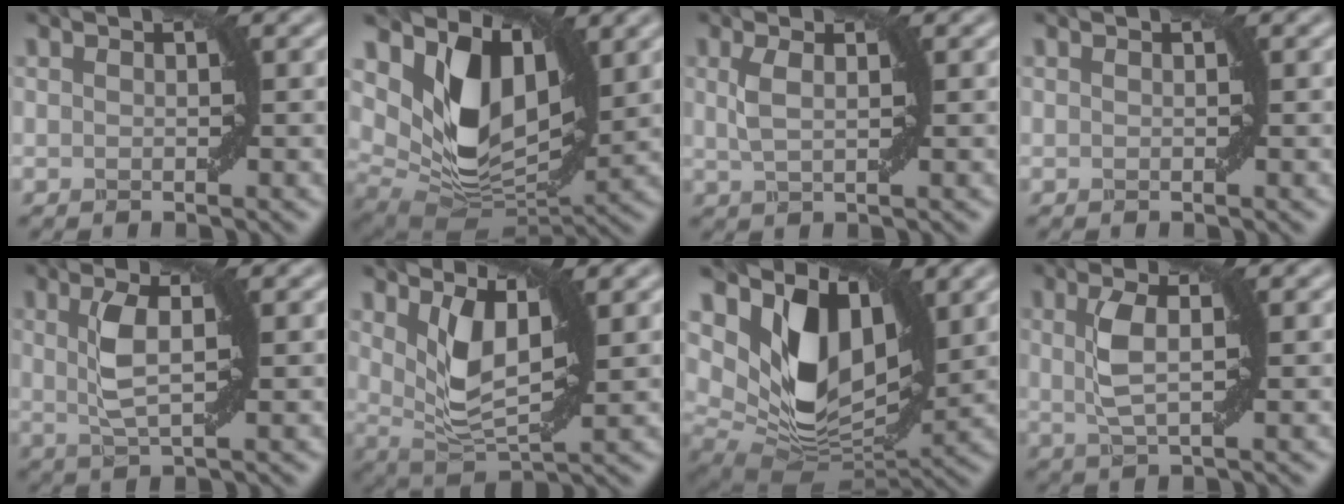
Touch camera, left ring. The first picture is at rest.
{"total": 9.1, "force": [3.4, 5.5, 6.3], "torque": [-0.119, -0.023, 0.069]}
{"total": 2.0, "force": [0.6, 0.6, 1.8], "torque": [-0.040, 0.002, 0.013]}
{"total": 0.0}
{"total": 3.7, "force": [0.8, 1.0, 3.4], "torque": [-0.076, 0.001, 0.015]}
{"total": 5.3, "force": [1.9, 2.3, 4.3], "torque": [-0.092, -0.008, 0.042]}
{"total": 10.2, "force": [4.0, 6.2, 7.0], "torque": [-0.130, -0.016, 0.081]}
{"total": 3.3, "force": [0.6, 0.9, 3.1], "torque": [-0.071, 0.002, 0.011]}